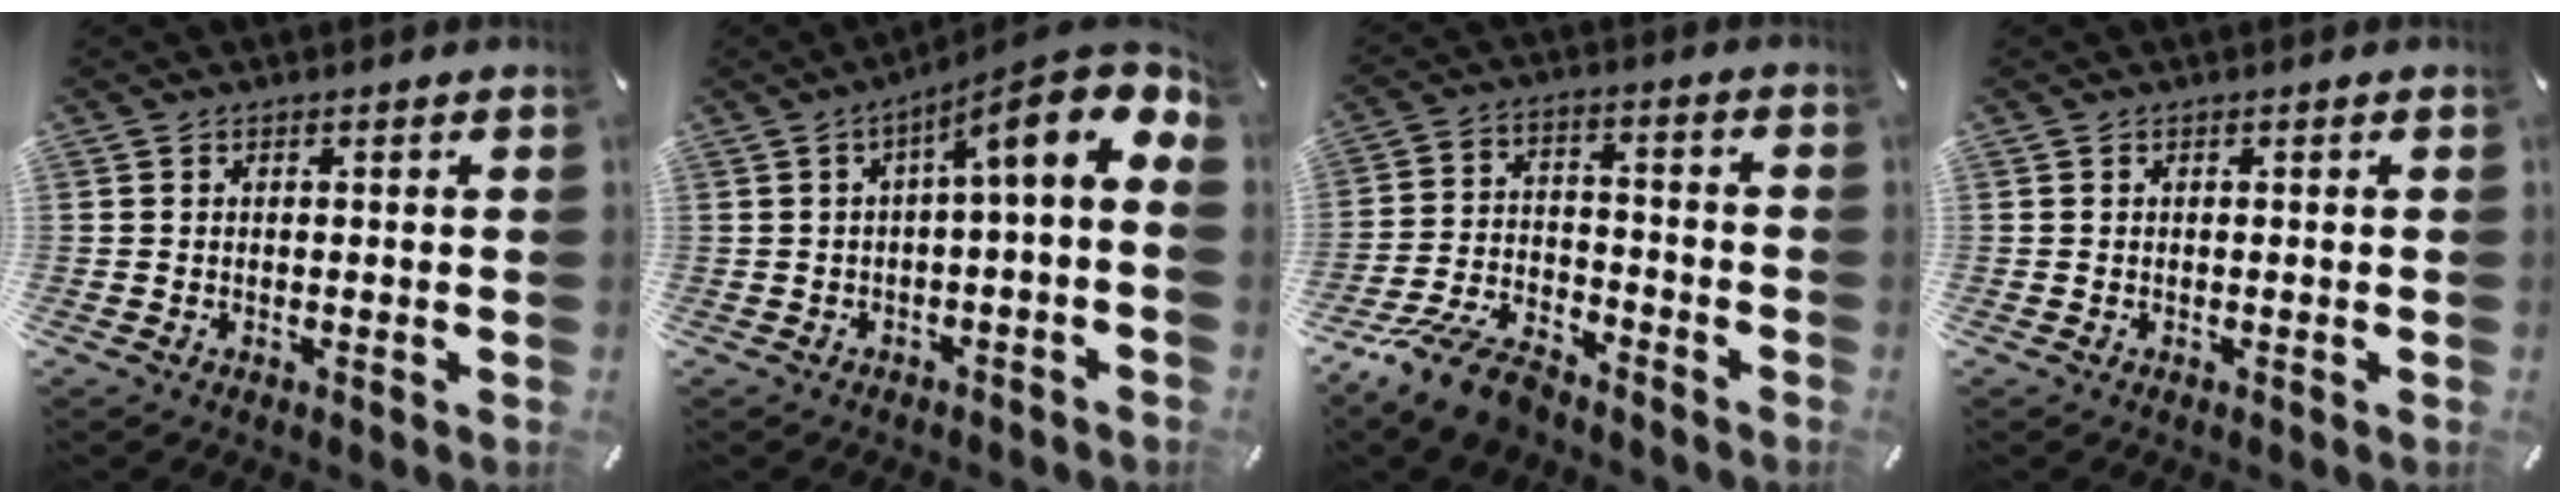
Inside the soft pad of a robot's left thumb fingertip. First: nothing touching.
{"total": 12.3, "force": [3.9, 2.1, 11.5], "torque": [-0.169, -0.038, 0.054]}
{"total": 12.6, "force": [-10.1, 4.8, 5.9], "torque": [-0.112, 0.056, -0.189]}
{"total": 0.0}